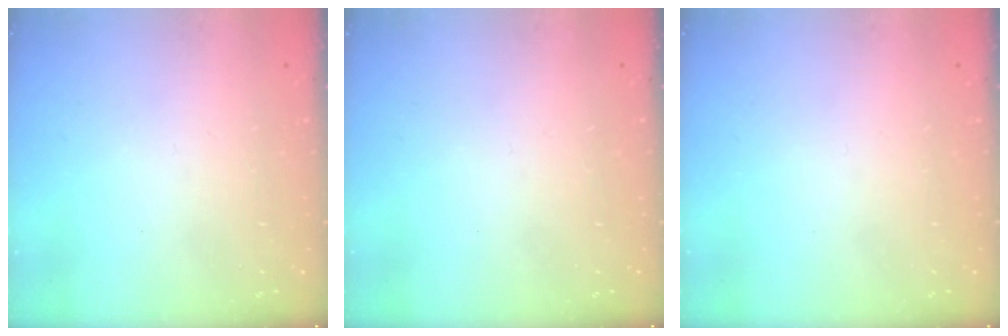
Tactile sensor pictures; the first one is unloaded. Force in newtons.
{"total": 0.0}
{"total": 0.0}